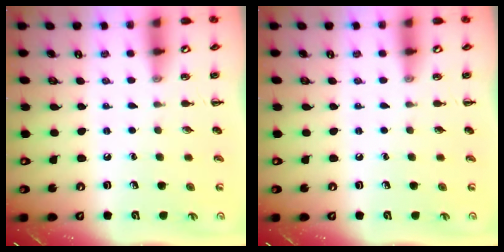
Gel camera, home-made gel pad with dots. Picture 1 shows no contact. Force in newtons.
{"total": 0.0}